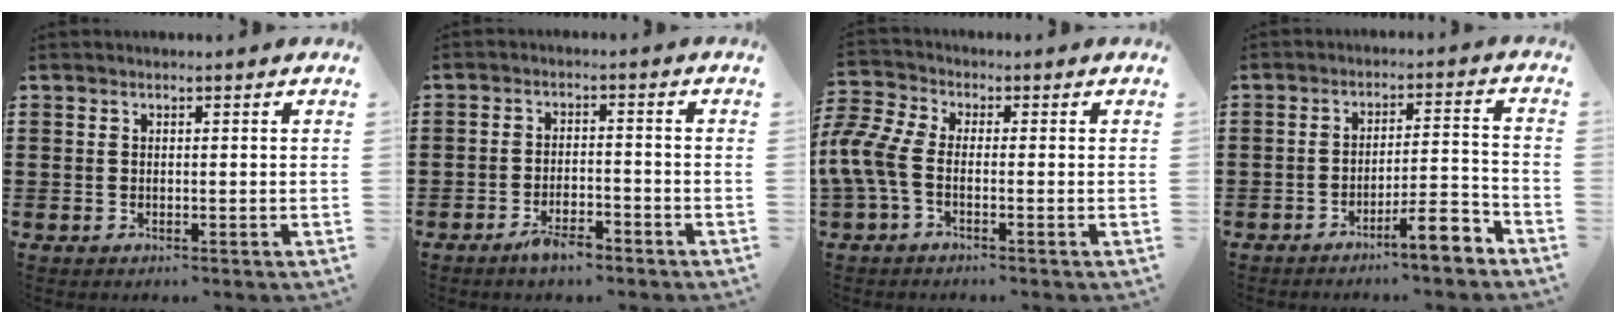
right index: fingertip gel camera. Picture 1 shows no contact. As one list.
[{"total": 3.6, "force": [-2.8, 1.1, 2.0], "torque": [-0.037, 0.007, -0.053]}, {"total": 5.8, "force": [-1.9, 2.8, 4.7], "torque": [-0.135, -0.013, -0.046]}, {"total": 7.0, "force": [-5.5, 0.7, 4.4], "torque": [-0.068, 0.001, -0.098]}]